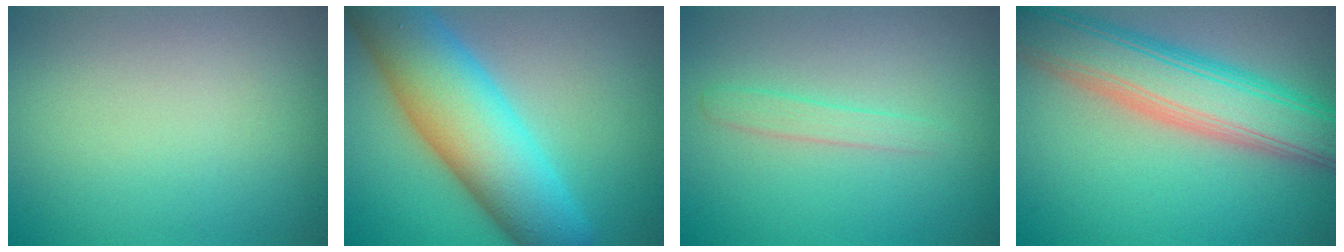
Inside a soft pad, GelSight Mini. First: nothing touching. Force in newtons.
{"total": 10.6, "press": 10.6, "slide": 0.2}
{"total": 1.2, "press": 1.2, "slide": 0.1}
{"total": 8.5, "press": 8.5, "slide": 0.4}